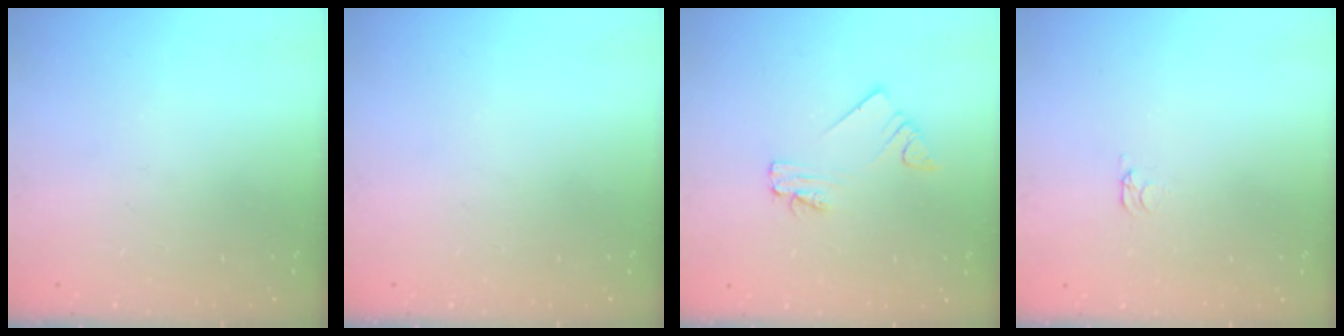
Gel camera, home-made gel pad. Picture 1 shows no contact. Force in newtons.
{"total": 0.0}
{"total": 2.0, "press": 2.0, "slide": 0.1}
{"total": 1.6, "press": 1.6, "slide": 0.4}